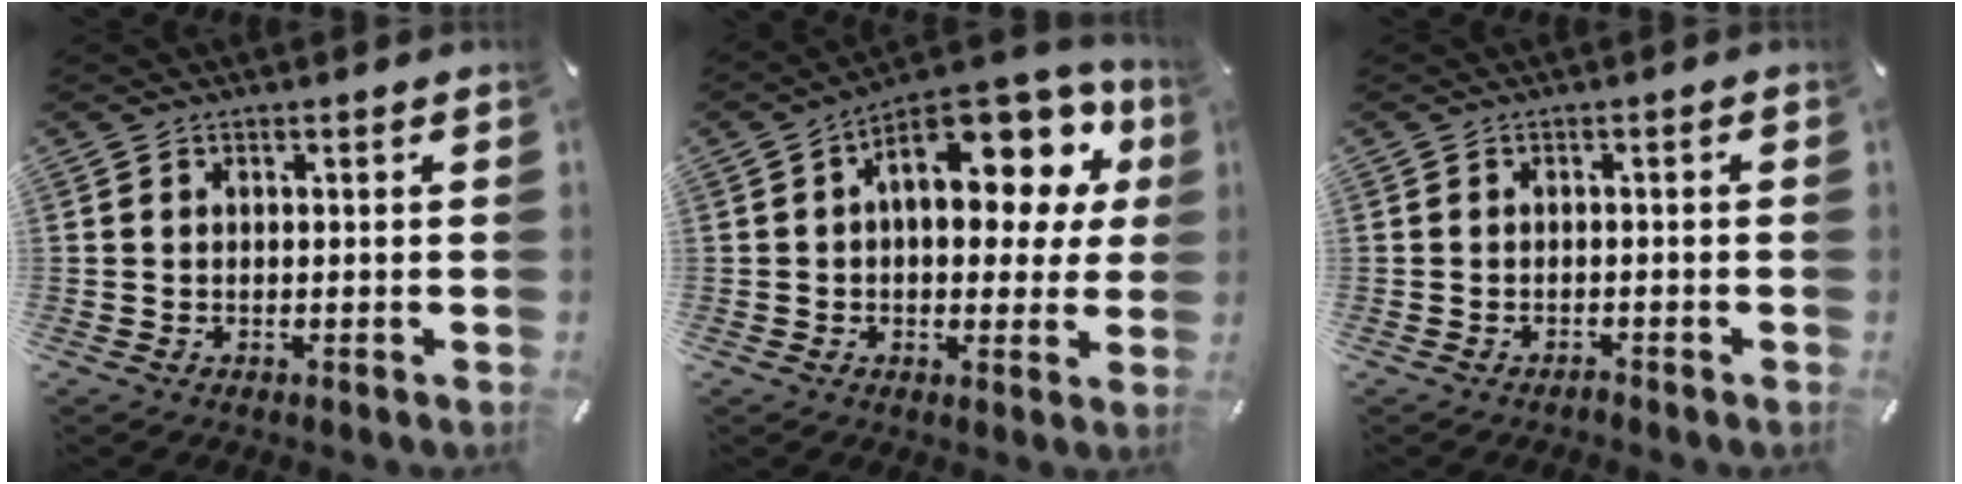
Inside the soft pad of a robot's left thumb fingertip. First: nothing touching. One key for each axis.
{"total": 17.6, "fx": 6.5, "fy": 9.3, "fz": 13.5, "tx": -0.183, "ty": -0.042, "tz": 0.108}
{"total": 1.4, "fx": -1.2, "fy": 0.4, "fz": 0.6, "tx": -0.014, "ty": 0.003, "tz": -0.025}